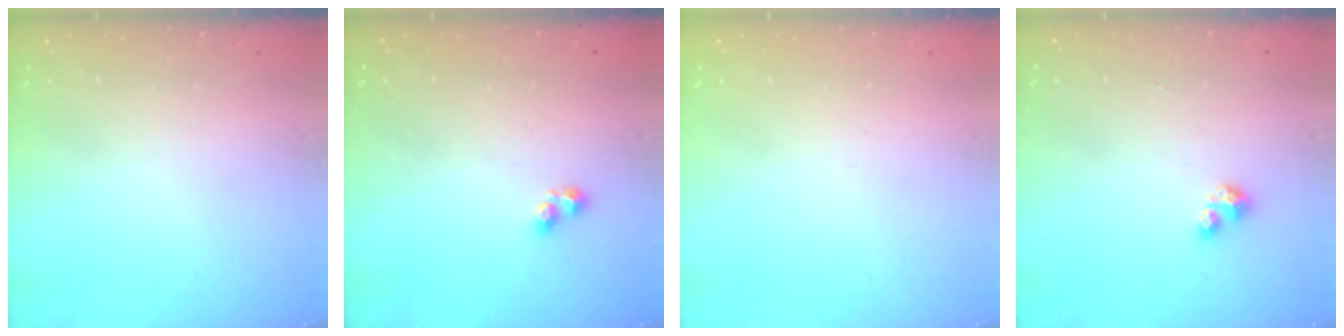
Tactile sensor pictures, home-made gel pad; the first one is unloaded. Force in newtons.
{"total": 2.4, "press": 2.3, "slide": 0.4}
{"total": 0.0}
{"total": 3.3, "press": 3.3, "slide": 0.2}